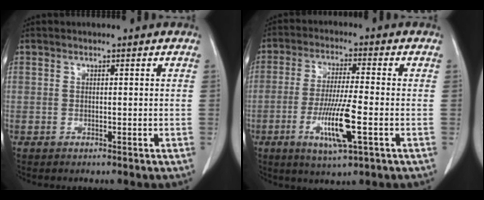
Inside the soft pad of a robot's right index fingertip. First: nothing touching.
{"total": 9.6, "force": [-3.1, 0.6, 9.1], "torque": [-0.170, -0.014, -0.055]}